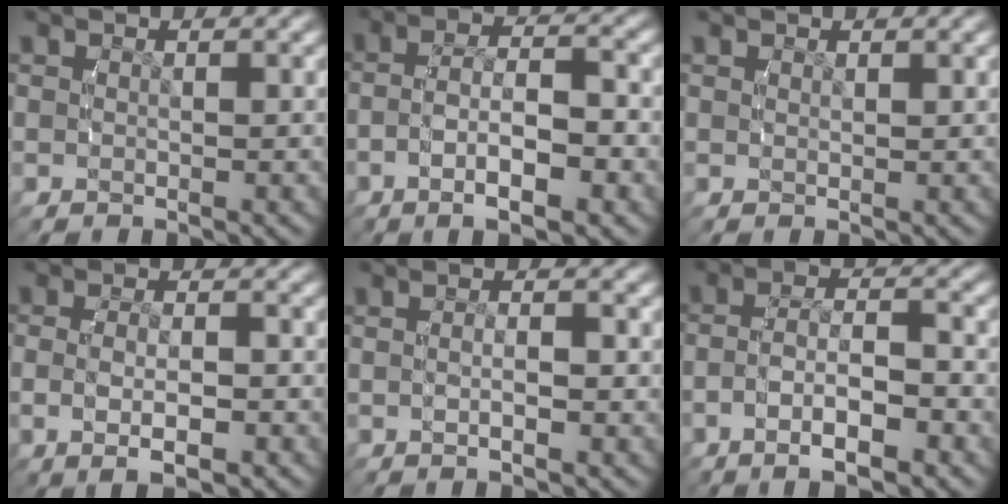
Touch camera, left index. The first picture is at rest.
{"total": 5.2, "force": [-1.6, 1.9, 4.6], "torque": [-0.084, 0.004, -0.026]}
{"total": 0.7, "force": [0.5, -0.5, 0.0], "torque": [0.000, -0.007, 0.014]}
{"total": 4.4, "force": [-1.2, 1.8, 3.8], "torque": [-0.073, -0.003, -0.016]}
{"total": 2.3, "force": [-0.4, 0.2, 2.2], "torque": [-0.042, 0.002, -0.006]}
{"total": 5.0, "force": [-2.0, 2.0, 4.2], "torque": [-0.076, 0.002, -0.033]}